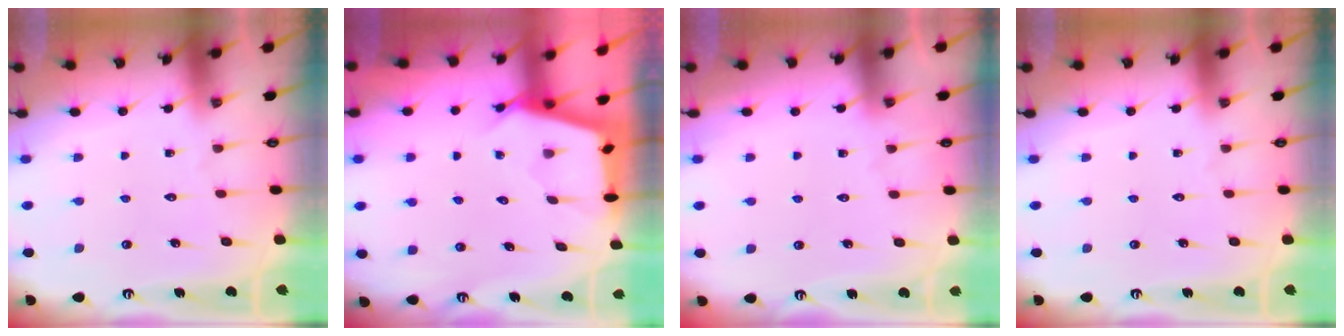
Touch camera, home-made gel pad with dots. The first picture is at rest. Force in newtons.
{"total": 2.6, "press": 2.6, "slide": 0.3}
{"total": 4.5, "press": 4.4, "slide": 0.6}
{"total": 0.0}